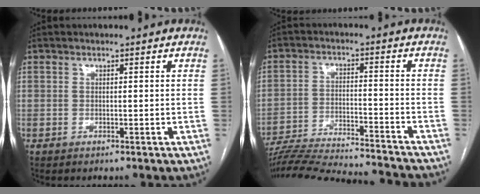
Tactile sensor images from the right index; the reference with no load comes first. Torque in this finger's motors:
{"motor_torque": [-1.12, -0.59, -1.05, -0.21]}